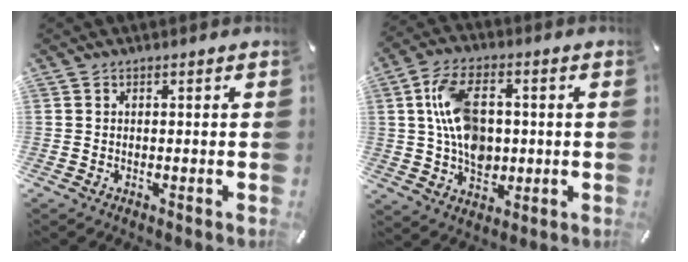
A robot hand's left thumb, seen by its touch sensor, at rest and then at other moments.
{"total": 12.6, "force": [1.1, 9.0, 8.8], "torque": [-0.169, 0.010, 0.020]}